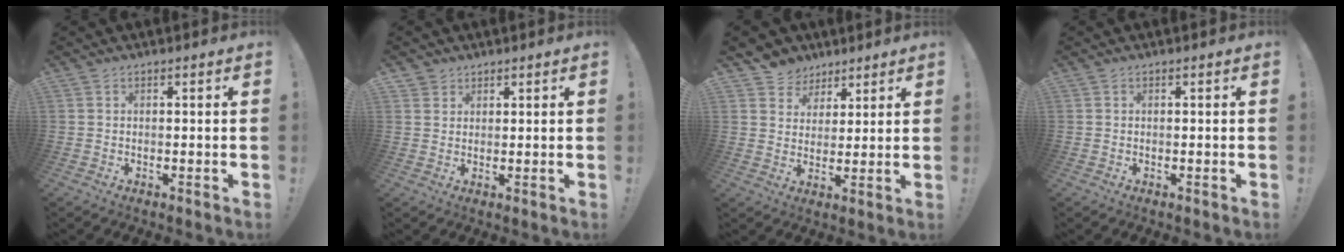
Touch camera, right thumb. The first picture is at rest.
{"total": 2.5, "force": [1.8, 1.7, -0.3], "torque": [-0.002, -0.008, 0.035]}
{"total": 6.4, "force": [3.6, 5.3, 0.2], "torque": [-0.004, -0.028, 0.073]}
{"total": 0.0}